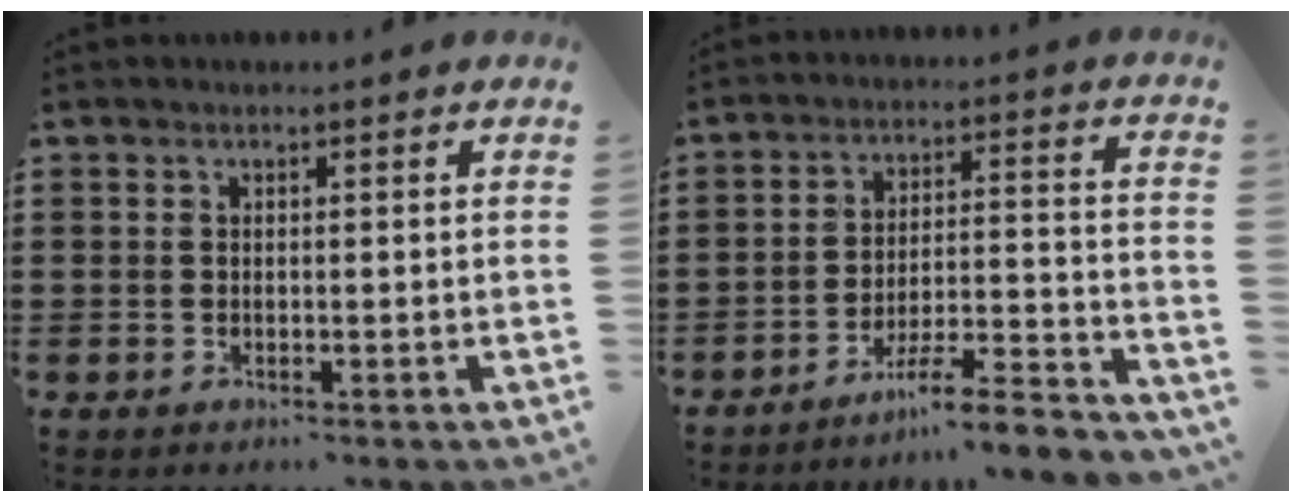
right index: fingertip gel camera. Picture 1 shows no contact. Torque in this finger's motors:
{"motor_torque": [0.95, 0.88, -0.27, -0.06]}